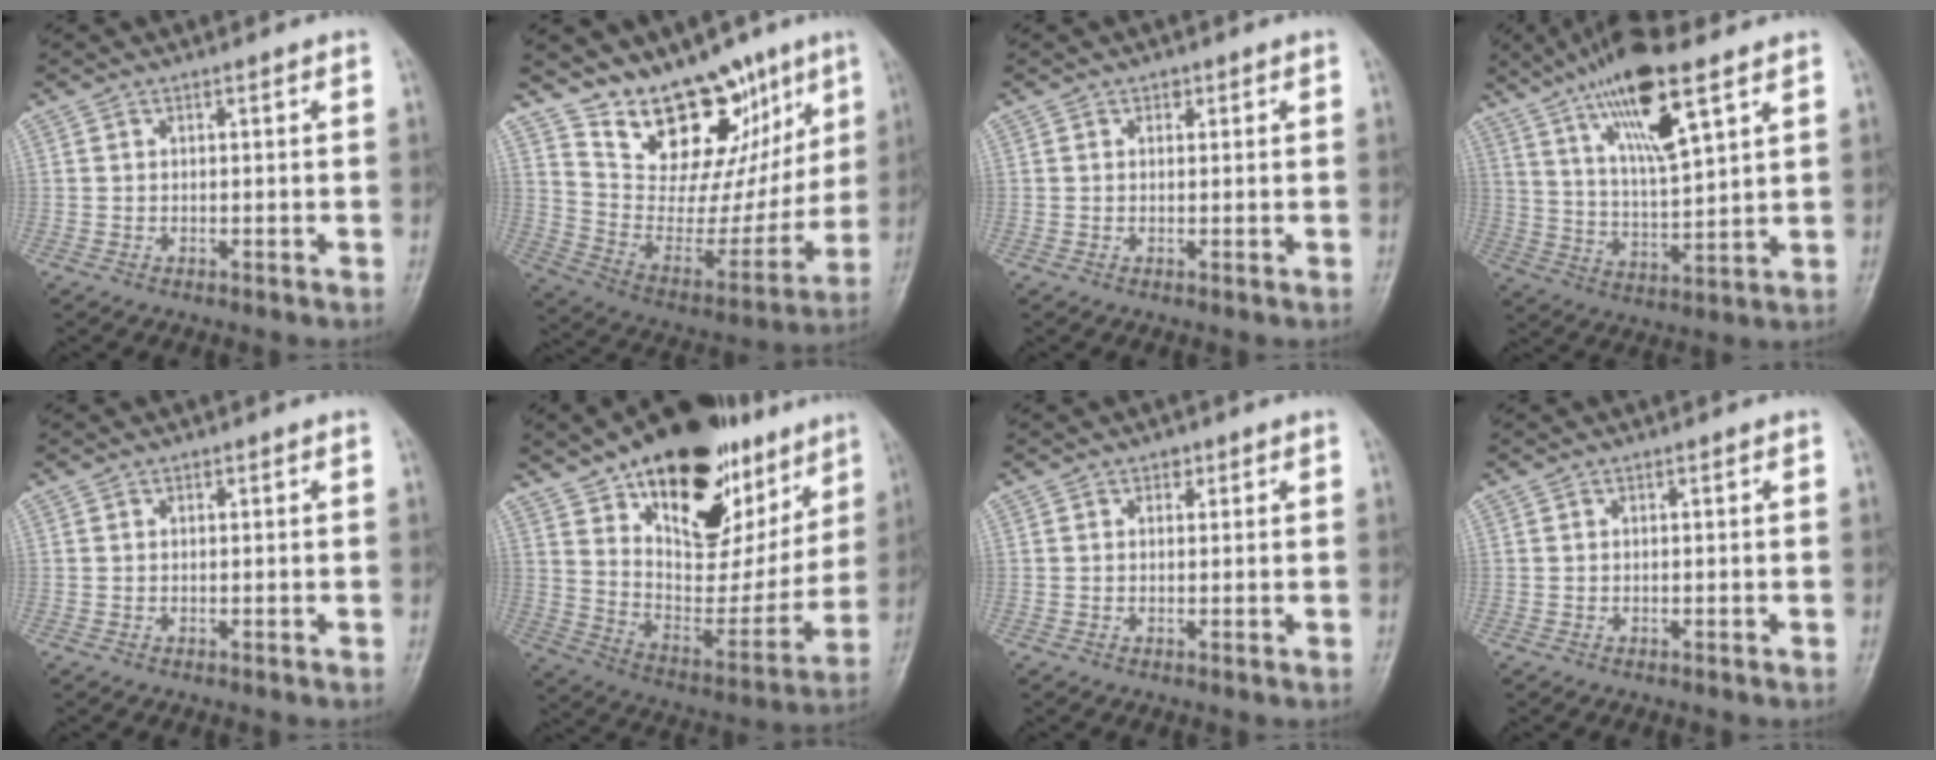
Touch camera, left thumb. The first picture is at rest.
{"total": 20.7, "force": [14.1, 10.7, 10.6], "torque": [-0.087, -0.077, 0.239]}
{"total": 1.0, "force": [0.5, 0.8, 0.3], "torque": [0.004, -0.001, 0.006]}
{"total": 16.1, "force": [9.0, 4.2, 12.6], "torque": [-0.215, -0.031, 0.168]}
{"total": 0.0}
{"total": 31.0, "force": [17.5, 16.3, 19.8], "torque": [-0.255, -0.037, 0.277]}
{"total": 1.3, "force": [0.7, 1.0, 0.5], "torque": [0.004, -0.002, 0.007]}
{"total": 0.0}